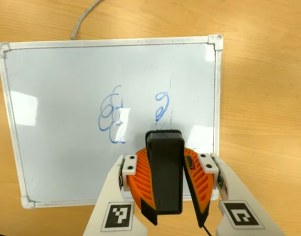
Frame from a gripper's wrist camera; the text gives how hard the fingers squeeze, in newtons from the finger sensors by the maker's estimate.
{"total": 12.4, "left": 10.5, "right": 14.3}